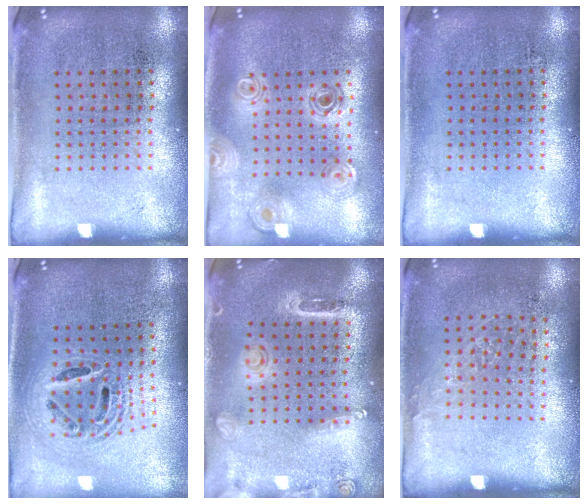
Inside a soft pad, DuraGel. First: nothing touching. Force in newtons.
{"total": 1.0, "press": 0.9, "slide": 0.2}
{"total": 0.0}
{"total": 2.0, "press": 1.6, "slide": 1.3}
{"total": 1.6, "press": 1.5, "slide": 0.5}
{"total": 0.9, "press": 0.8, "slide": 0.4}